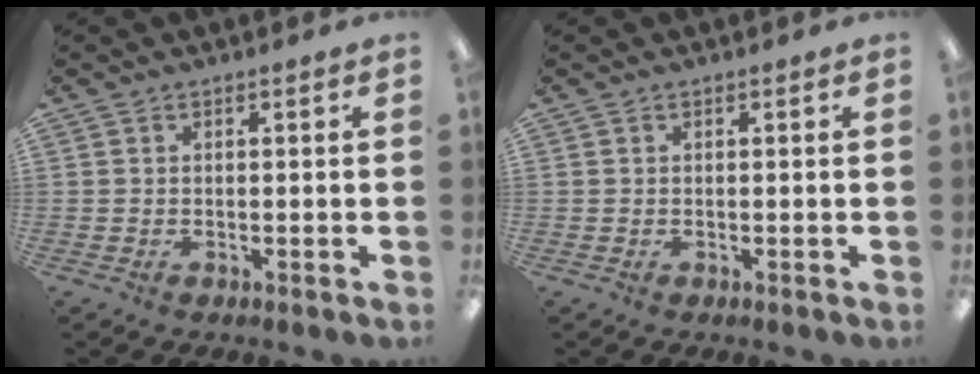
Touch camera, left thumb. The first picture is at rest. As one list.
[{"total": 0.0}]